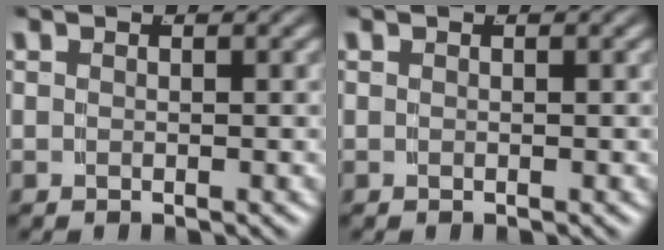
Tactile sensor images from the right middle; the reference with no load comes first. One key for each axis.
{"total": 0.0}